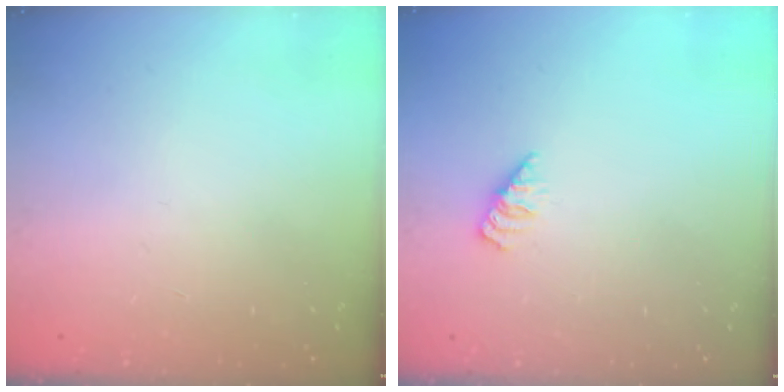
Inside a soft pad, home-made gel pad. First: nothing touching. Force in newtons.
{"total": 1.7, "press": 1.7, "slide": 0.3}